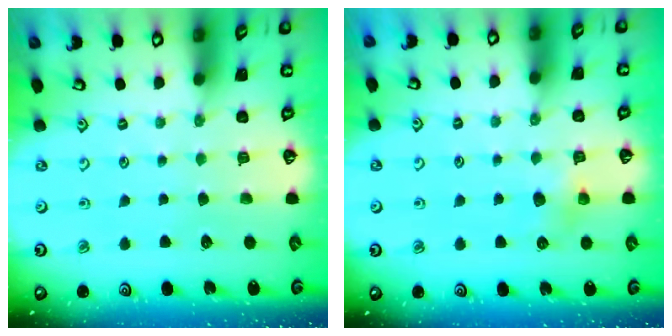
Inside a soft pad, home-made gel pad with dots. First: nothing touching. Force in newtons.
{"total": 5.2, "press": 5.2, "slide": 0.5}